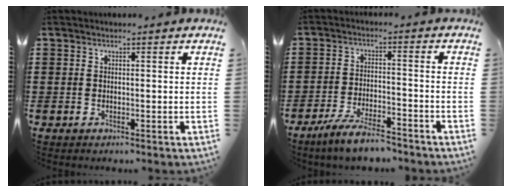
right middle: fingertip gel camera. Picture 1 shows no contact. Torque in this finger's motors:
{"motor_torque": [1.61, -0.53, 0.16, 0.06]}